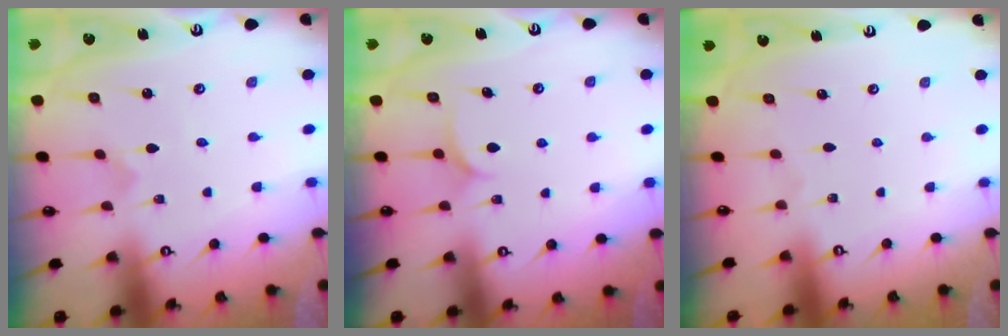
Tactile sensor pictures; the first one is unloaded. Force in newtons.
{"total": 4.6, "press": 4.6, "slide": 0.1}
{"total": 0.0}